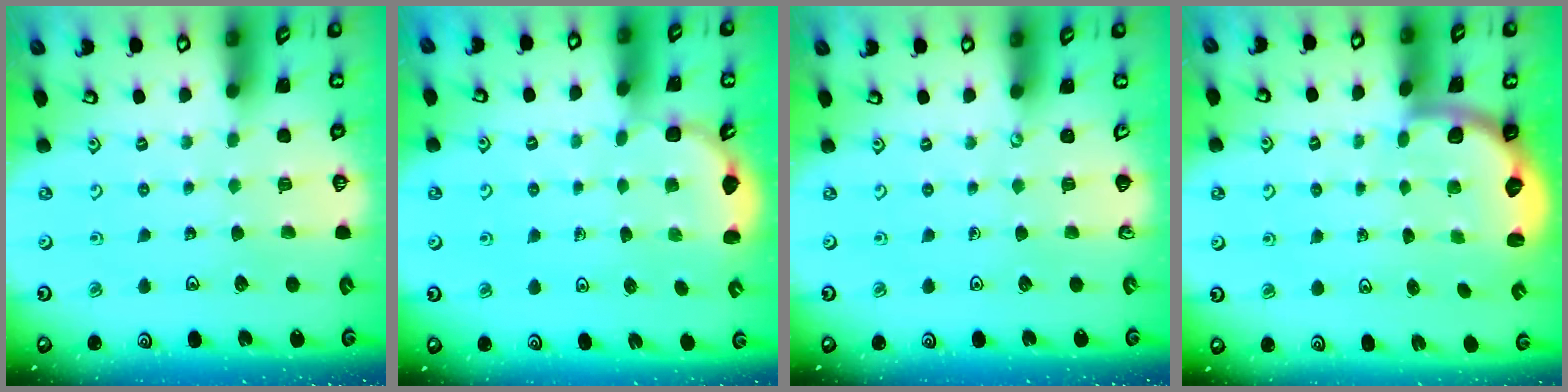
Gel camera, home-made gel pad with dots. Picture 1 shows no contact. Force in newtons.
{"total": 2.5, "press": 2.1, "slide": 1.5}
{"total": 0.0}
{"total": 2.6, "press": 2.3, "slide": 1.2}